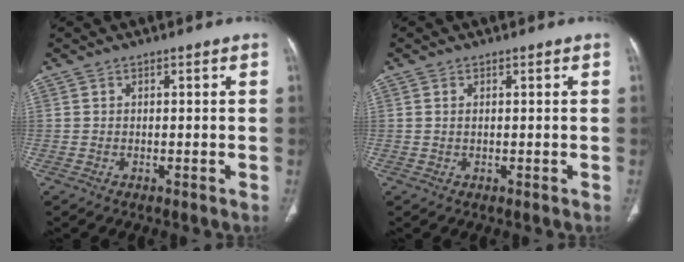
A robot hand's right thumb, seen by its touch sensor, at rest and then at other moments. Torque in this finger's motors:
{"motor_torque": [-0.22, -0.08, -0.54, 0.17, 0.09]}